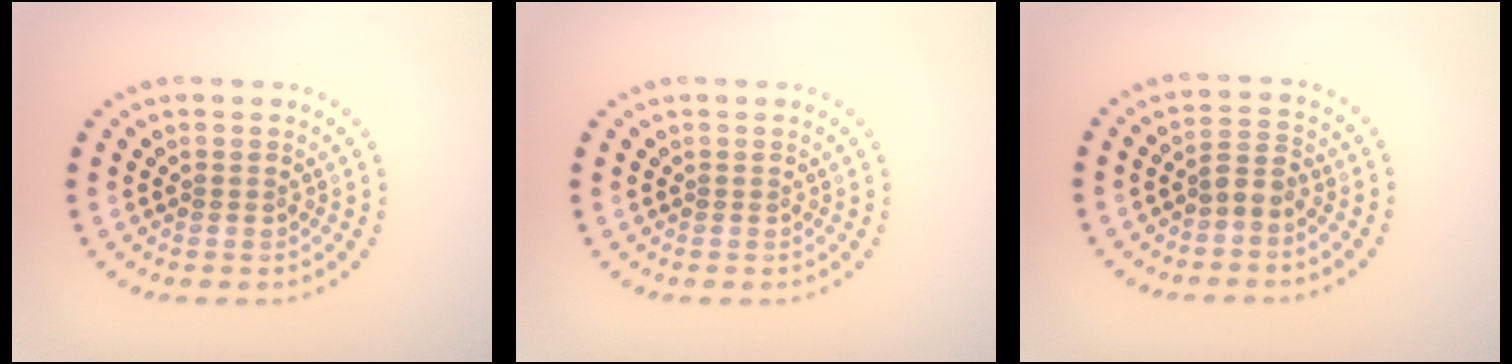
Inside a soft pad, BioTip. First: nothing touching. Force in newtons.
{"total": 0.0}
{"total": 2.0, "press": 1.8, "slide": 1.0}